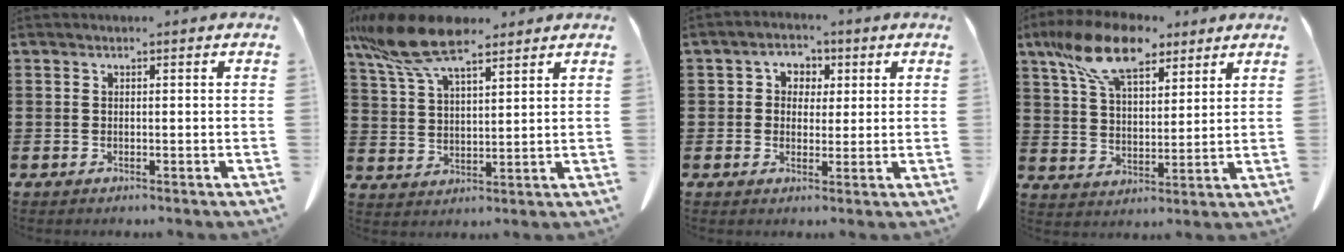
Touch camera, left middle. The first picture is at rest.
{"total": 11.3, "force": [8.2, 3.1, 7.1], "torque": [-0.172, -0.019, 0.150]}
{"total": 3.2, "force": [0.8, 3.0, 0.9], "torque": [-0.028, 0.009, 0.009]}
{"total": 12.5, "force": [8.5, 5.0, 7.6], "torque": [-0.177, -0.012, 0.159]}